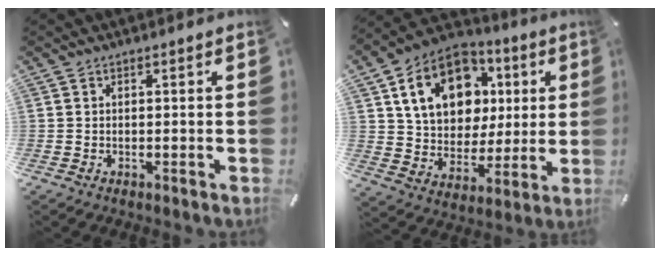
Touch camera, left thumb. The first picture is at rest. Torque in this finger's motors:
{"motor_torque": [2.50, 2.50, 1.66, -1.11, 0.29]}